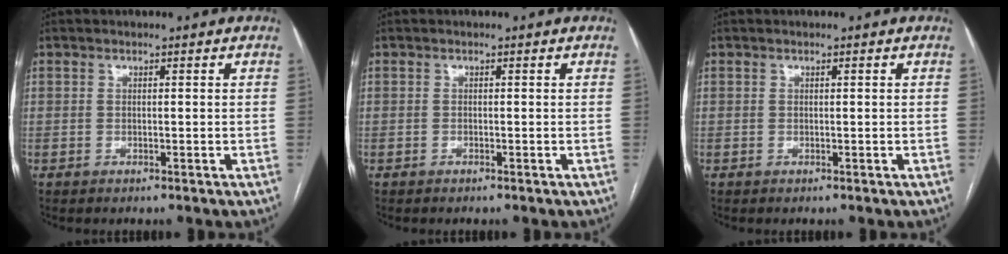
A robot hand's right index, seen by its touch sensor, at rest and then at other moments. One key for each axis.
{"total": 0.0}
{"total": 0.0}